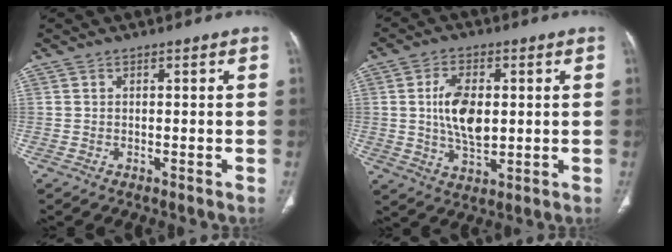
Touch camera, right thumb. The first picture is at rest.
{"total": 9.7, "force": [1.0, 5.3, 8.1], "torque": [-0.144, -0.007, 0.024]}